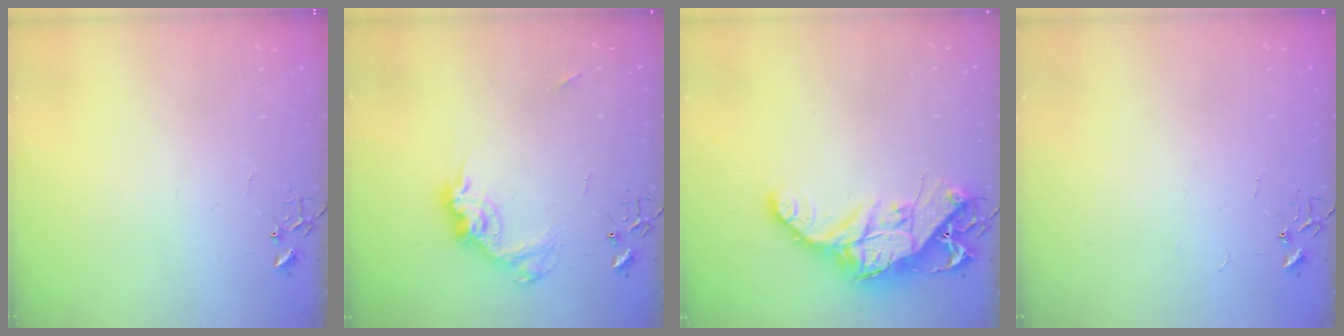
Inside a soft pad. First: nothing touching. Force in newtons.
{"total": 14.4, "press": 14.3, "slide": 1.1}
{"total": 16.1, "press": 16.1, "slide": 1.6}
{"total": 2.4, "press": 2.4, "slide": 0.3}